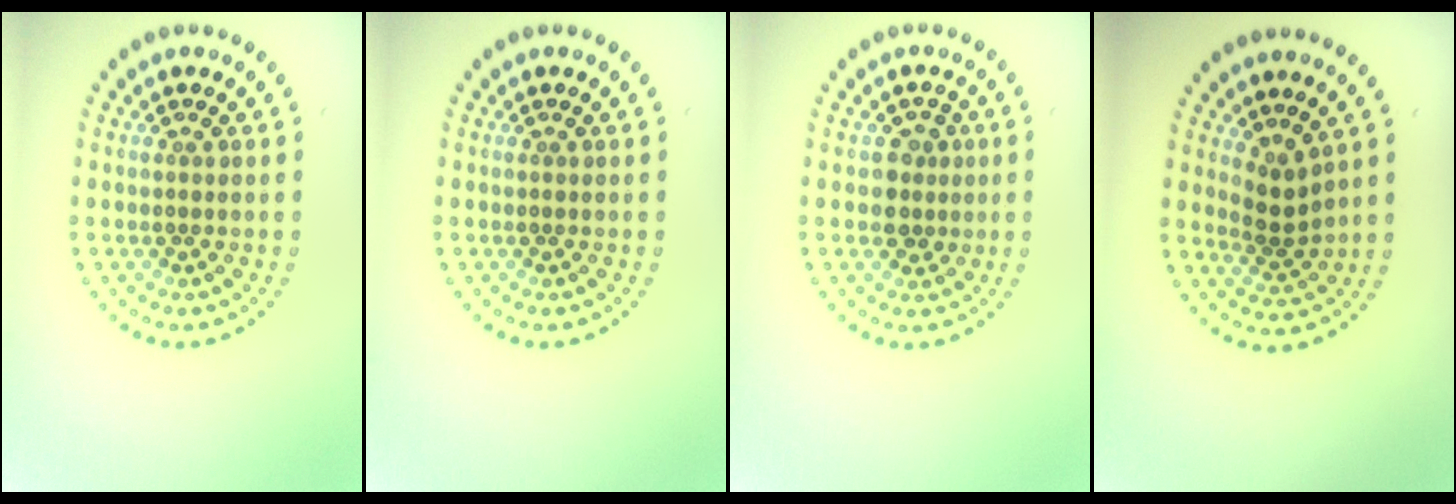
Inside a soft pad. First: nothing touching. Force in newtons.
{"total": 0.0}
{"total": 2.2, "press": 2.0, "slide": 0.8}
{"total": 2.2, "press": 1.5, "slide": 1.6}